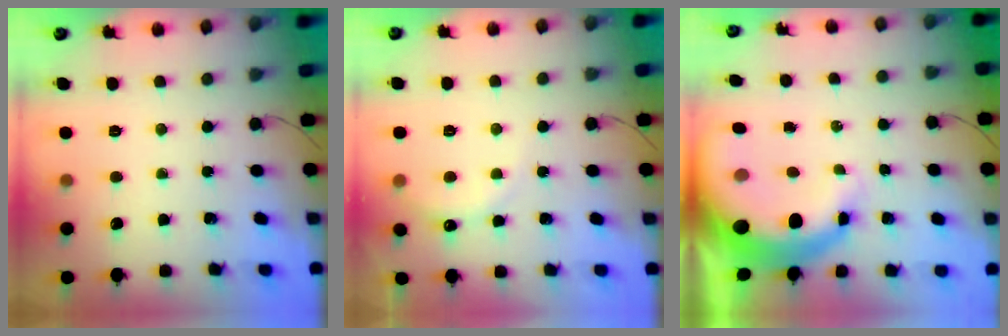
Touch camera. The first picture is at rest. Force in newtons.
{"total": 6.3, "press": 6.2, "slide": 1.3}
{"total": 11.3, "press": 11.0, "slide": 2.3}